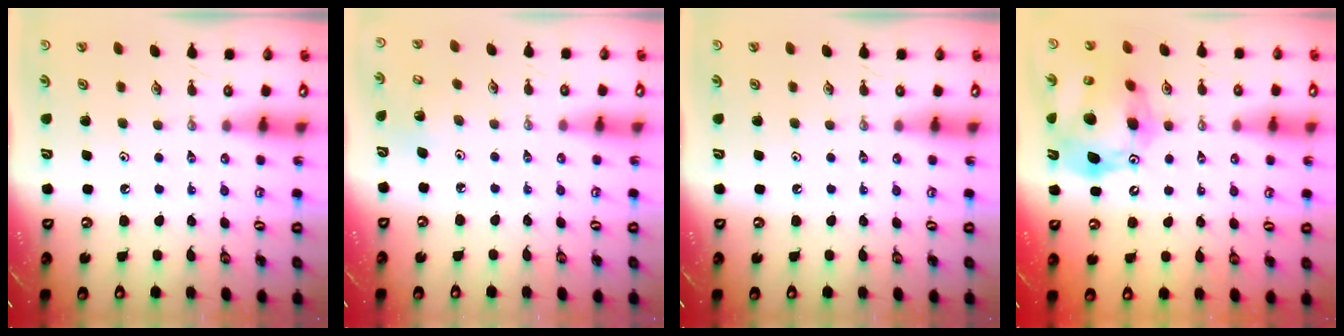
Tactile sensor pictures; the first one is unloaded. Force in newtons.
{"total": 3.0, "press": 3.0, "slide": 0.2}
{"total": 0.0}
{"total": 17.8, "press": 17.6, "slide": 2.5}